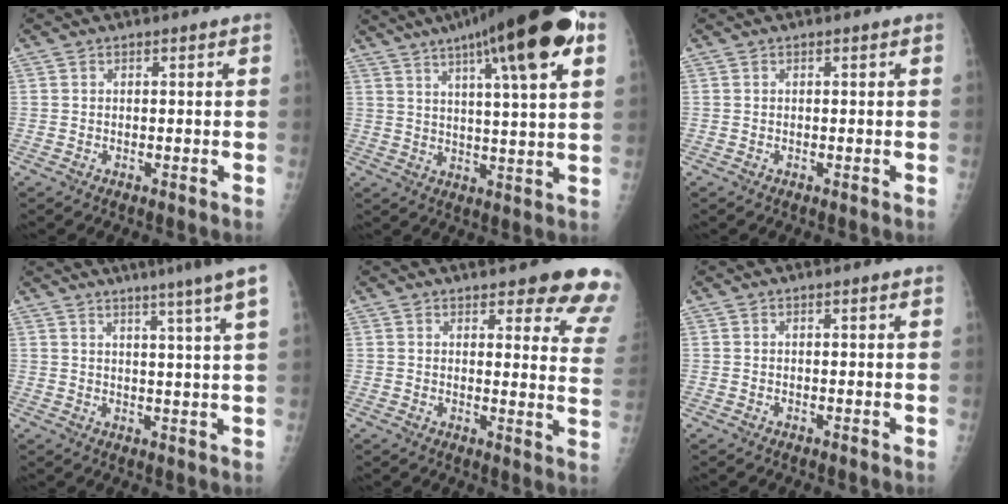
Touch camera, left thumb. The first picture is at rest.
{"total": 22.0, "force": [11.4, 4.0, 18.4], "torque": [-0.270, -0.002, 0.165]}
{"total": 0.0}
{"total": 10.2, "force": [7.2, -1.4, 7.1], "torque": [-0.096, -0.029, 0.079]}
{"total": 13.5, "force": [10.7, 3.7, 7.2], "torque": [-0.037, -0.062, 0.102]}
{"total": 0.7, "force": [0.5, 0.0, 0.5], "torque": [-0.006, 0.000, 0.008]}